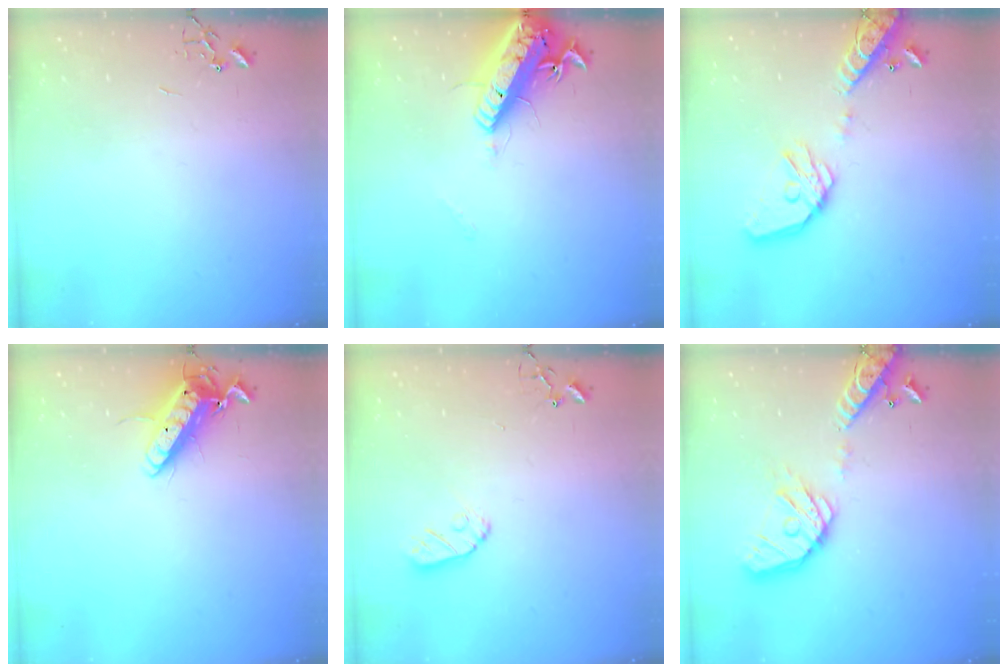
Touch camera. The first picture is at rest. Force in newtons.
{"total": 18.1, "press": 17.7, "slide": 3.6}
{"total": 17.0, "press": 16.8, "slide": 2.6}
{"total": 13.6, "press": 13.4, "slide": 2.0}
{"total": 7.2, "press": 7.2, "slide": 0.4}
{"total": 19.5, "press": 19.2, "slide": 3.3}